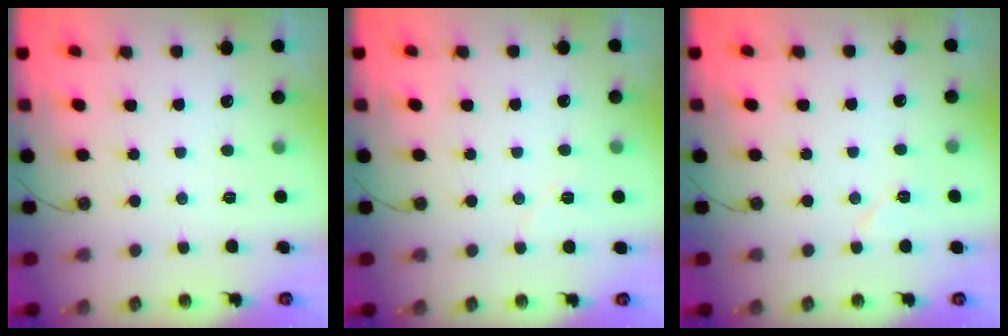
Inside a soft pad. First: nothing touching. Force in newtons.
{"total": 6.3, "press": 5.7, "slide": 2.8}
{"total": 5.6, "press": 5.0, "slide": 2.5}